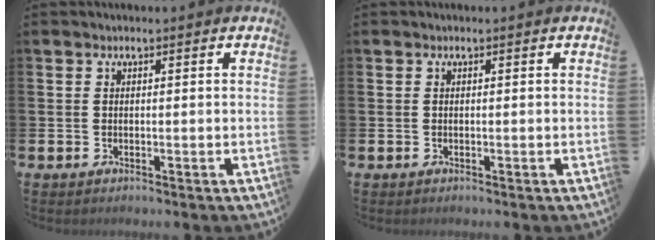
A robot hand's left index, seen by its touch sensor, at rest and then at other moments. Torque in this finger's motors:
{"motor_torque": [-0.09, 0.20, 0.00, -0.02]}